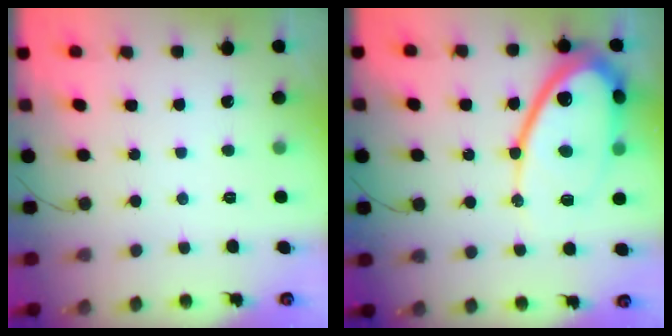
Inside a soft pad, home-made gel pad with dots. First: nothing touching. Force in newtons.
{"total": 18.3, "press": 18.2, "slide": 1.5}